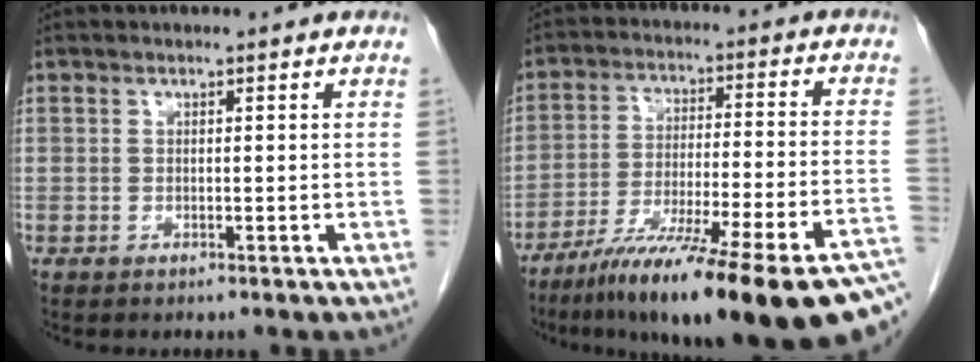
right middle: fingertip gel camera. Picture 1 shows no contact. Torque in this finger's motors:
{"motor_torque": [1.08, -1.05, 0.85, 0.21]}